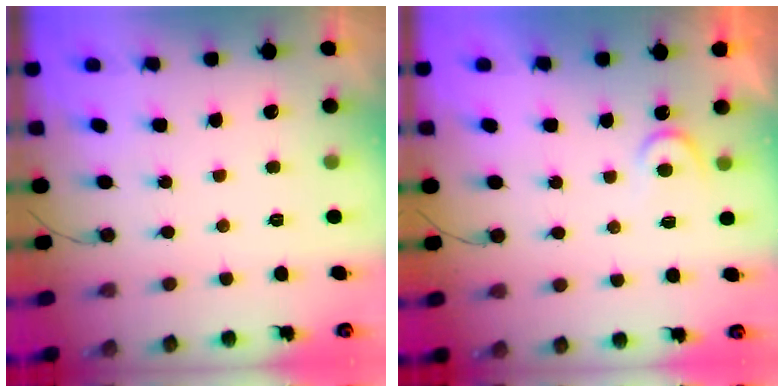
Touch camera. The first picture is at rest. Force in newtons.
{"total": 4.5, "press": 4.5, "slide": 0.4}